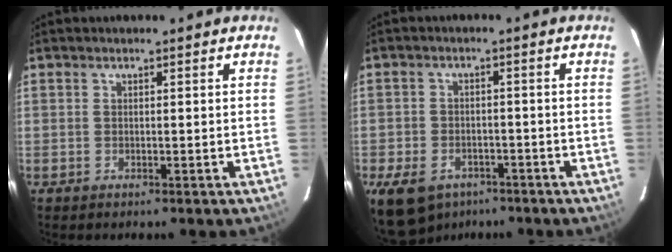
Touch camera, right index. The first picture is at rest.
{"total": 10.7, "force": [-6.7, 7.1, 4.4], "torque": [-0.120, -0.002, -0.098]}